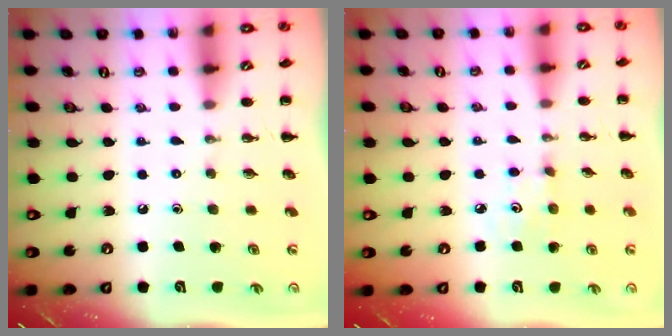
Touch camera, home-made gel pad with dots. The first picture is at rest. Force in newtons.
{"total": 3.7, "press": 3.6, "slide": 1.1}